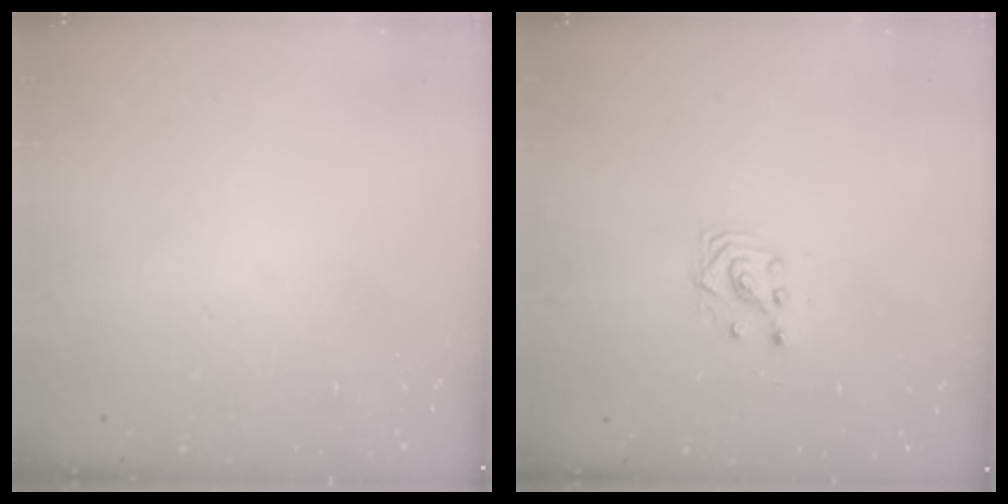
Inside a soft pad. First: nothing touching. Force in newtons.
{"total": 2.9, "press": 2.9, "slide": 0.2}